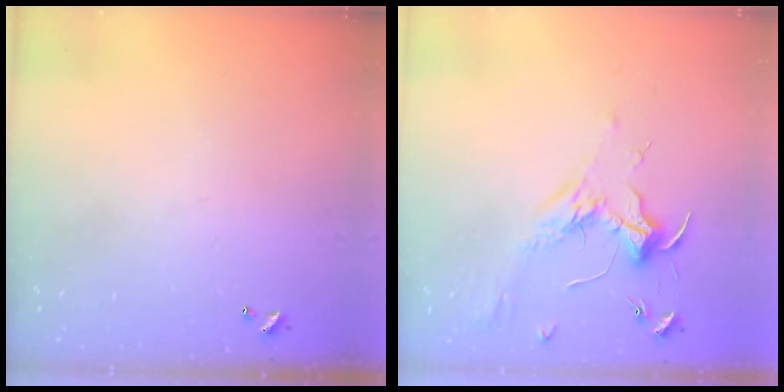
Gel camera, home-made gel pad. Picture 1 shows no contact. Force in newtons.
{"total": 1.8, "press": 1.6, "slide": 0.6}